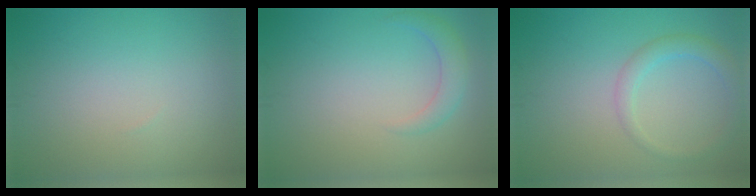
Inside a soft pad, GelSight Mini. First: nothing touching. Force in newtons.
{"total": 2.0, "press": 2.0, "slide": 0.2}
{"total": 2.3, "press": 2.3, "slide": 0.1}